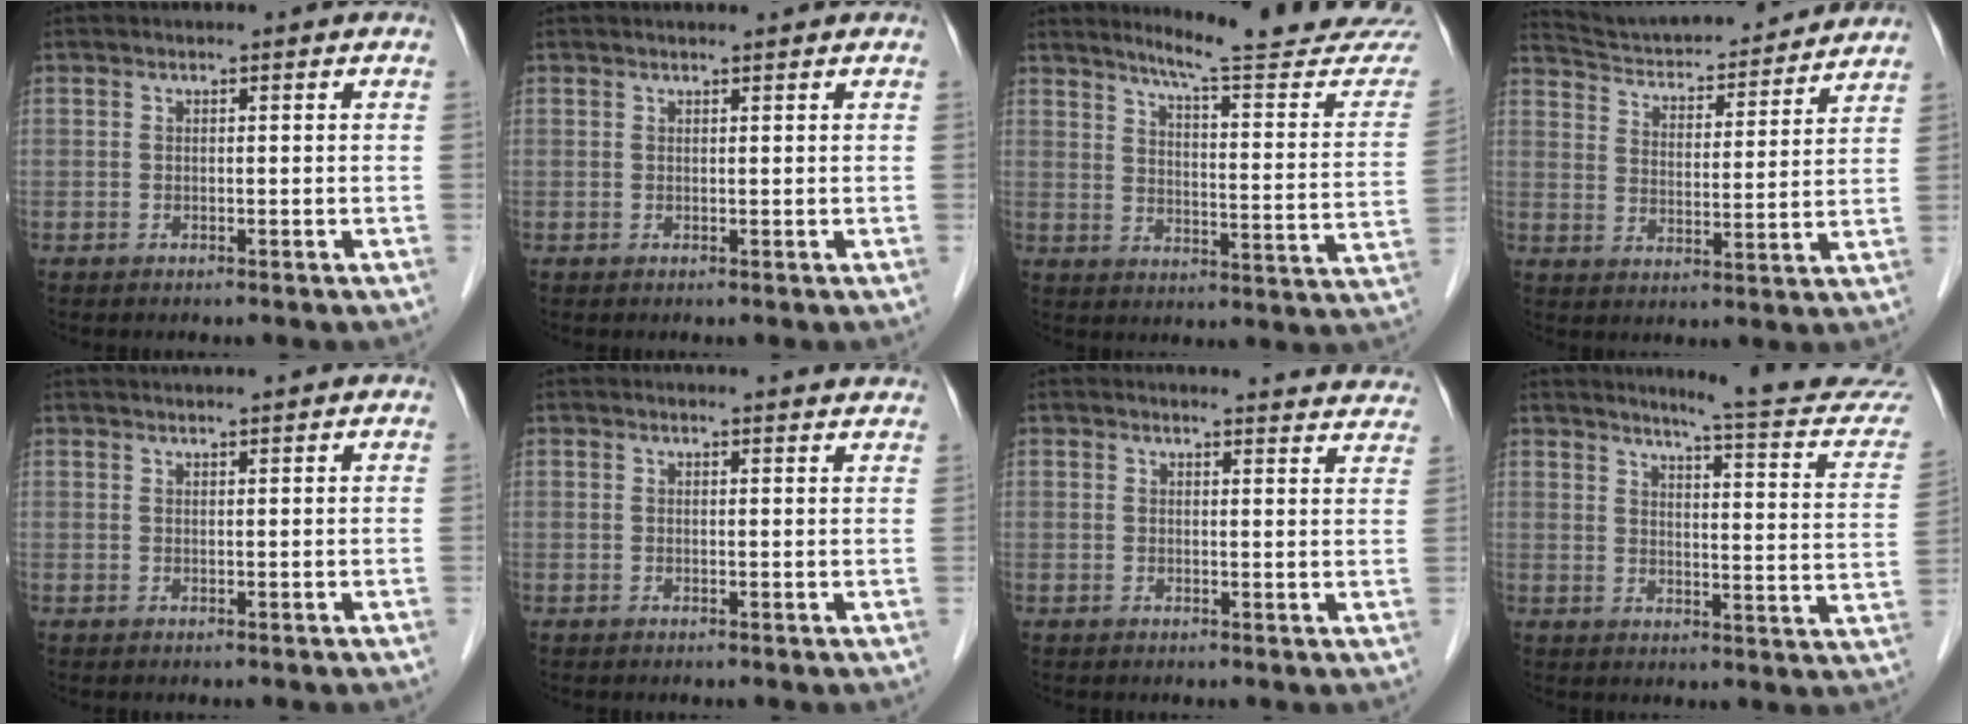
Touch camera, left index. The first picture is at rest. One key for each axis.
{"total": 1.8, "fx": 1.7, "fy": -0.1, "fz": 0.6, "tx": -0.007, "ty": 0.012, "tz": 0.027}
{"total": 19.8, "fx": 18.5, "fy": -0.5, "fz": 7.0, "tx": -0.097, "ty": -0.104, "tz": 0.226}
{"total": 18.6, "fx": 17.6, "fy": 2.7, "fz": 5.3, "tx": -0.080, "ty": 0.009, "tz": 0.254}
{"total": 3.7, "fx": 3.5, "fy": -0.4, "fz": 1.1, "tx": -0.012, "ty": 0.024, "tz": 0.051}
{"total": 4.9, "fx": 4.8, "fy": 0.3, "fz": 0.9, "tx": -0.013, "ty": 0.003, "tz": 0.039}
{"total": 11.5, "fx": 11.4, "fy": 1.0, "fz": 1.3, "tx": 0.013, "ty": -0.042, "tz": 0.098}
{"total": 16.0, "fx": 15.2, "fy": -0.9, "fz": 4.8, "tx": -0.065, "ty": -0.096, "tz": 0.170}